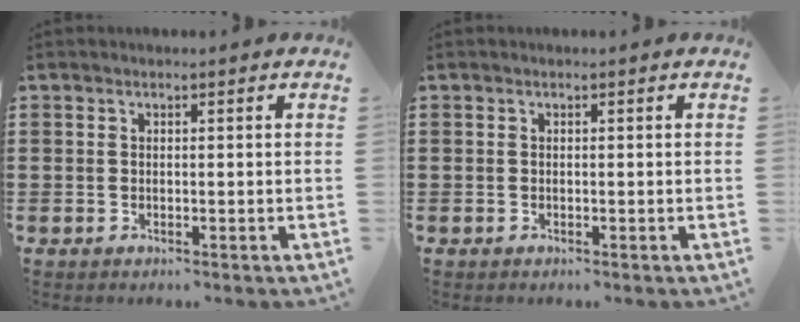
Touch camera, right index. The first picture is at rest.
{"total": 0.0}